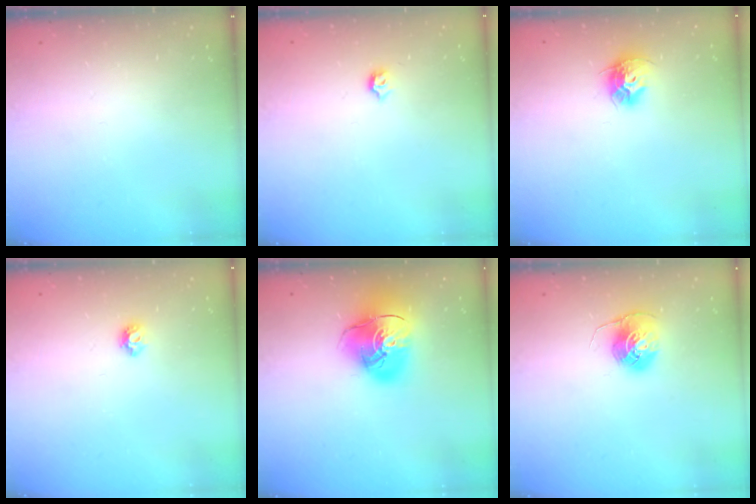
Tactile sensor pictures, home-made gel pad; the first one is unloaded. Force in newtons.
{"total": 3.4, "press": 3.3, "slide": 0.6}
{"total": 9.9, "press": 9.8, "slide": 0.5}
{"total": 4.9, "press": 4.8, "slide": 0.9}
{"total": 16.7, "press": 16.5, "slide": 2.0}
{"total": 7.1, "press": 7.1, "slide": 0.5}